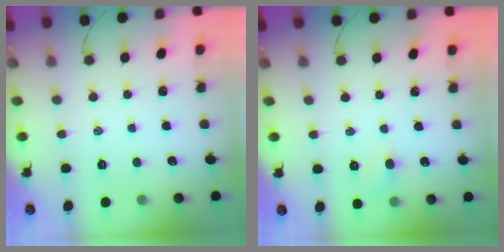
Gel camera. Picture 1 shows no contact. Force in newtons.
{"total": 3.6, "press": 3.4, "slide": 1.2}